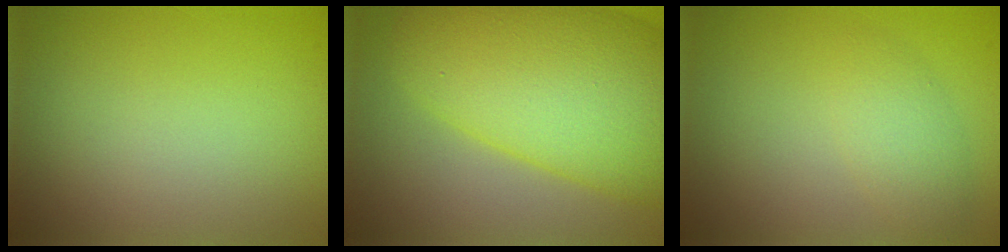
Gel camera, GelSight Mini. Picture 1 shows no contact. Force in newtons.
{"total": 13.8, "press": 13.8, "slide": 0.3}
{"total": 2.3, "press": 2.3, "slide": 0.1}